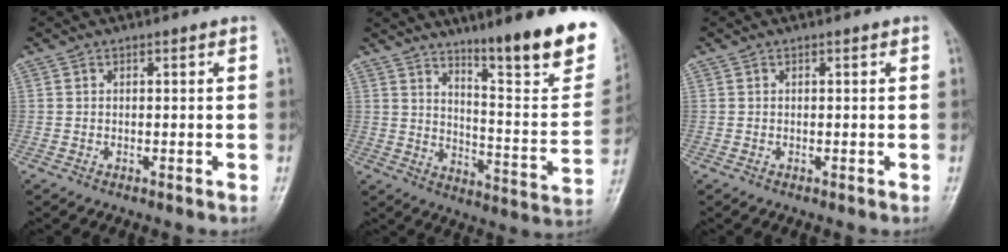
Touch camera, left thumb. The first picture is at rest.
{"total": 20.8, "force": [13.8, 3.4, 15.2], "torque": [-0.178, -0.086, 0.206]}
{"total": 0.0}